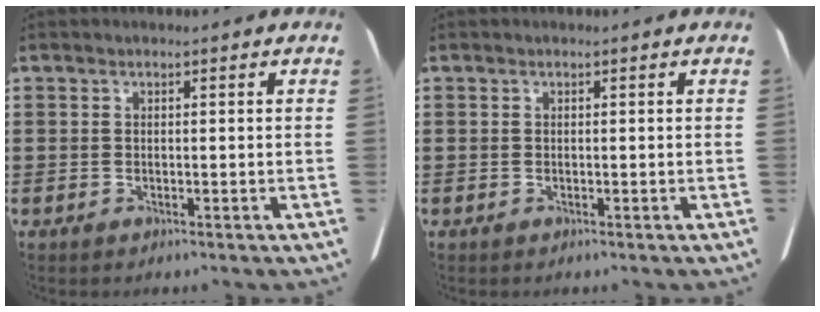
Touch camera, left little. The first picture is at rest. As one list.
[{"total": 0.0}]